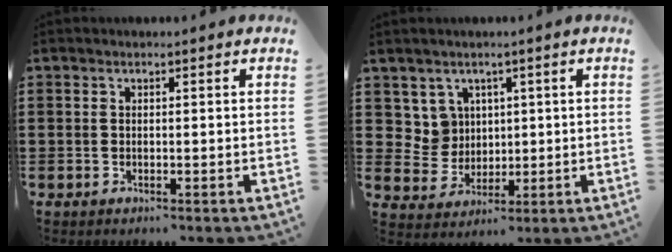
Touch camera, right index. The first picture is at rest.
{"total": 5.1, "force": [2.0, 4.5, 1.0], "torque": [-0.044, 0.011, 0.039]}